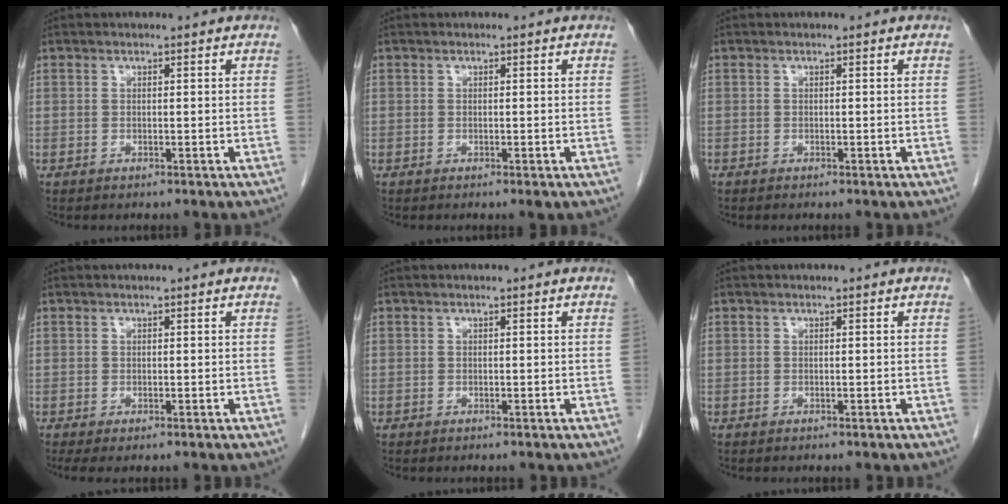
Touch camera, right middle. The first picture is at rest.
{"total": 0.6, "force": [-0.4, 0.2, 0.5], "torque": [-0.004, -0.001, -0.003]}
{"total": 0.0}
{"total": 1.7, "force": [-0.9, 0.7, 1.2], "torque": [-0.019, -0.006, -0.010]}
{"total": 0.0}
{"total": 0.0}